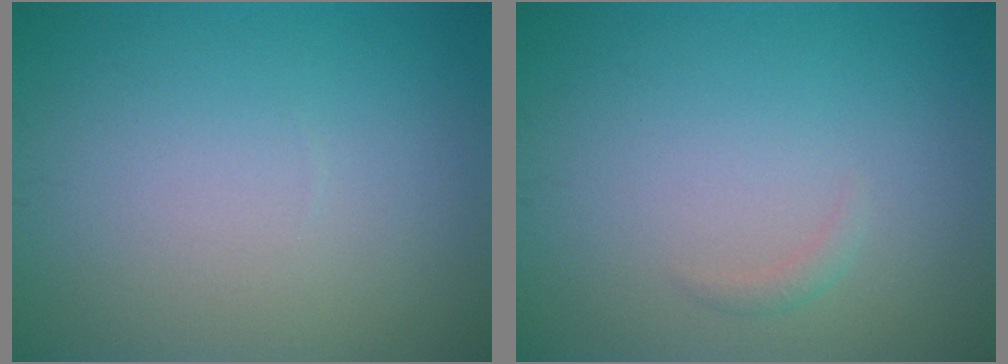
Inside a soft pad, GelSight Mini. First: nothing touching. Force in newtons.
{"total": 0.7, "press": 0.7, "slide": 0.1}